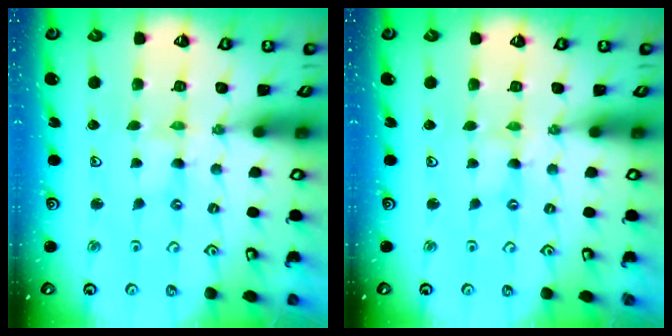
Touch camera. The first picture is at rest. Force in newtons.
{"total": 0.0}